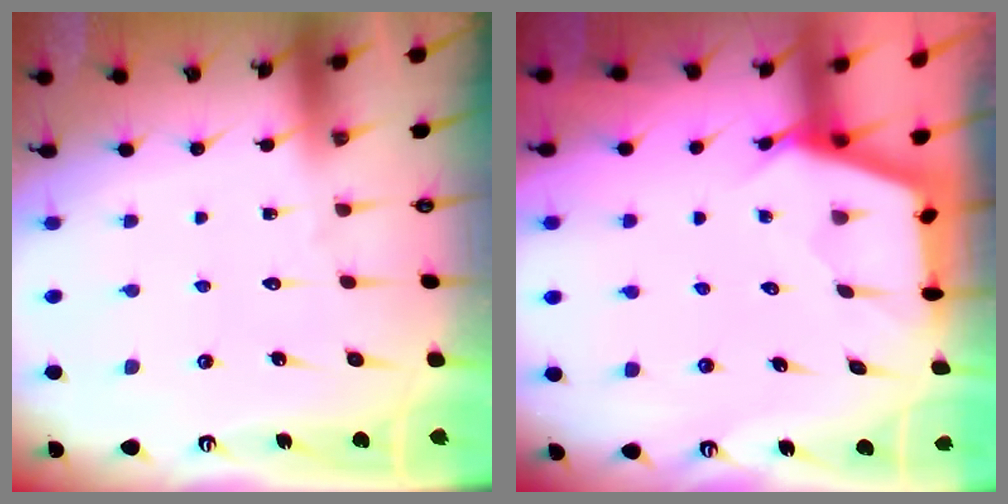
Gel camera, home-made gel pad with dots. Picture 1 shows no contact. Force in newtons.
{"total": 2.6, "press": 2.5, "slide": 0.4}